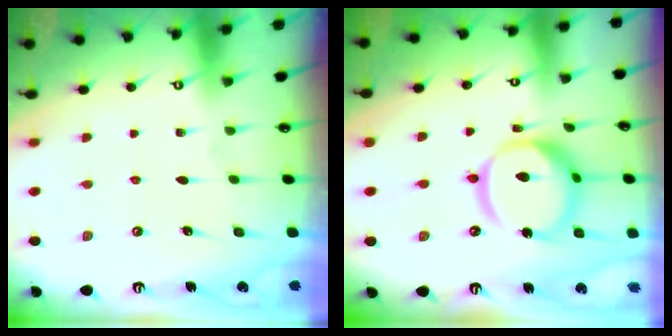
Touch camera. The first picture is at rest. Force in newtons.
{"total": 15.8, "press": 15.7, "slide": 1.8}